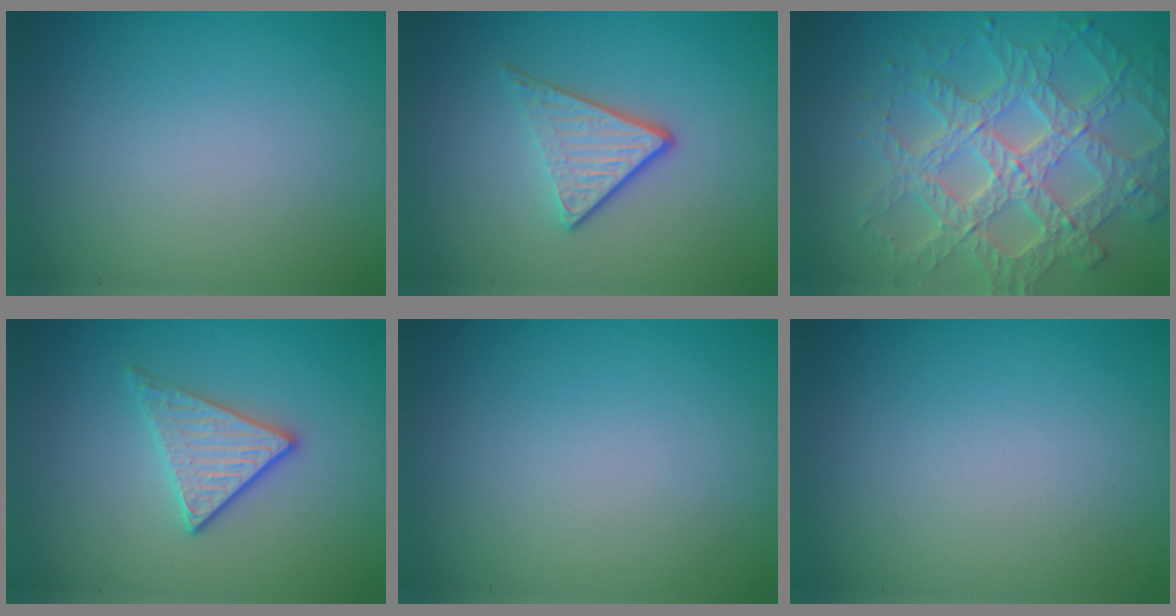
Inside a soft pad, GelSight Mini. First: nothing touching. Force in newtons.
{"total": 3.6, "press": 2.6, "slide": 2.5}
{"total": 6.9, "press": 6.0, "slide": 3.4}
{"total": 2.8, "press": 2.6, "slide": 1.1}
{"total": 0.0}
{"total": 0.0}